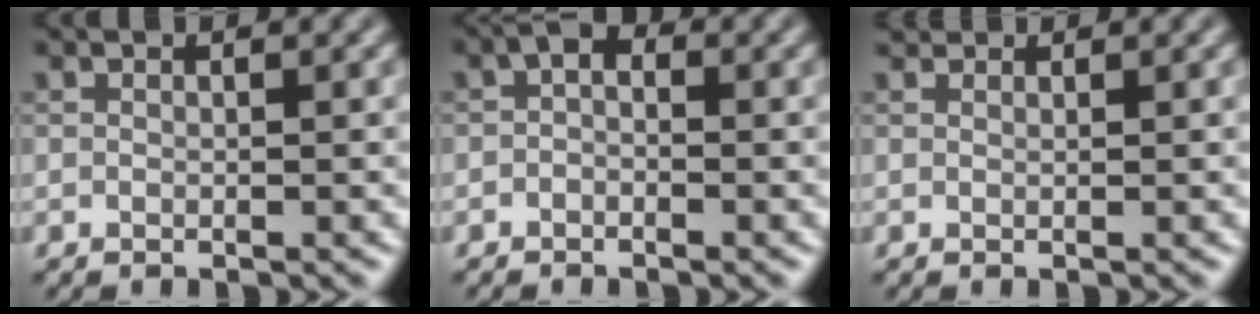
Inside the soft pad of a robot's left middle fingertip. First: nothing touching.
{"total": 1.3, "force": [-0.3, 0.9, 0.9], "torque": [-0.018, 0.002, -0.013]}
{"total": 1.7, "force": [1.5, 0.5, 0.4], "torque": [-0.015, -0.003, 0.017]}